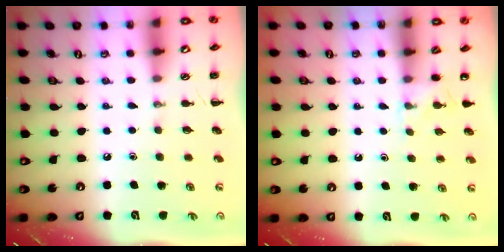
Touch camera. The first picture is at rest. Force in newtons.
{"total": 4.0, "press": 3.7, "slide": 1.3}